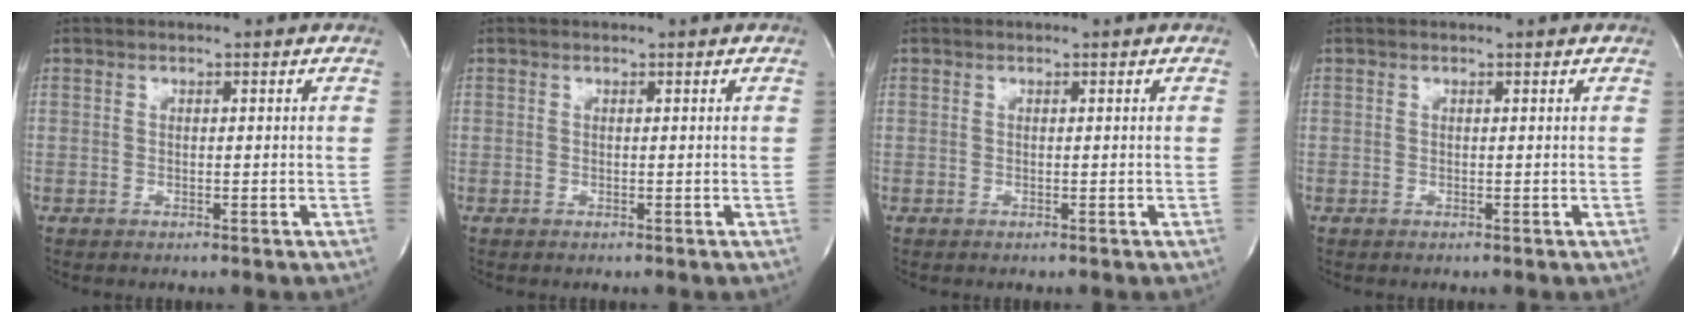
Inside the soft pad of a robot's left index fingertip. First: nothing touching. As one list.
[{"total": 0.0}, {"total": 0.0}, {"total": 0.0}]